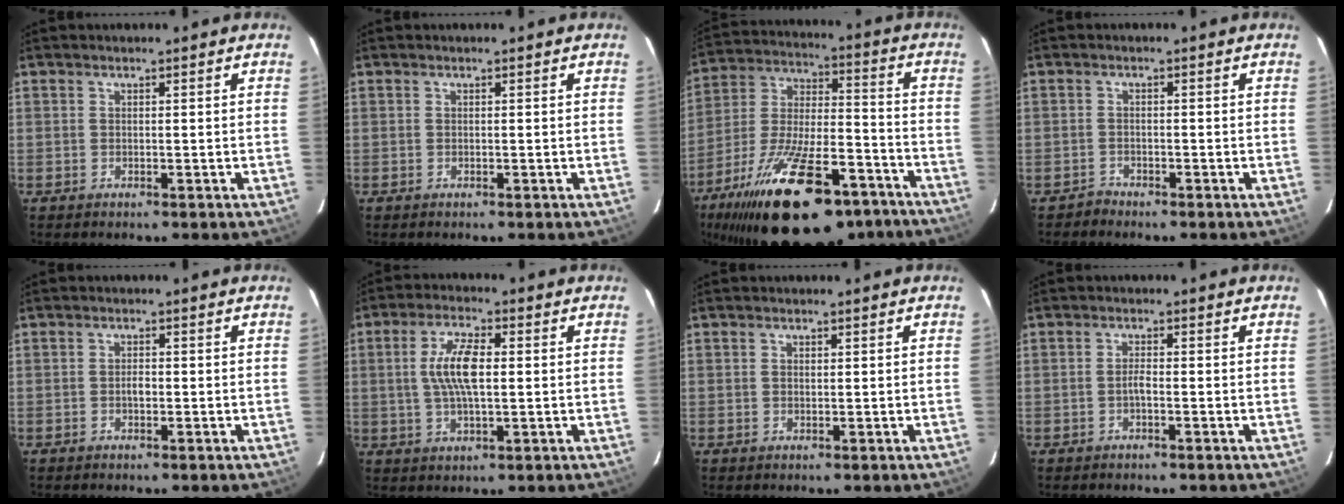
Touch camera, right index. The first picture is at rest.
{"total": 0.0}
{"total": 30.0, "force": [-20.1, 11.5, 19.1], "torque": [-0.350, -0.012, -0.302]}
{"total": 1.4, "force": [-1.2, 0.5, -0.5], "torque": [0.006, 0.010, -0.024]}
{"total": 1.5, "force": [-0.4, 0.8, 1.2], "torque": [-0.020, 0.003, -0.008]}
{"total": 8.3, "force": [0.8, 2.8, 7.8], "torque": [-0.152, 0.009, 0.014]}
{"total": 0.6, "force": [0.2, 0.4, 0.4], "torque": [-0.007, 0.003, 0.004]}
{"total": 1.3, "force": [-0.7, 0.2, 1.1], "torque": [-0.023, 0.005, -0.015]}